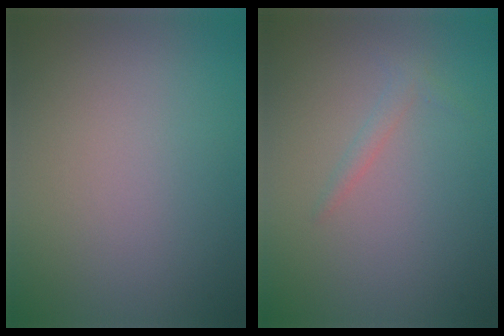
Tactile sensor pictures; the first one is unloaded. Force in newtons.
{"total": 1.0, "press": 1.0, "slide": 0.1}